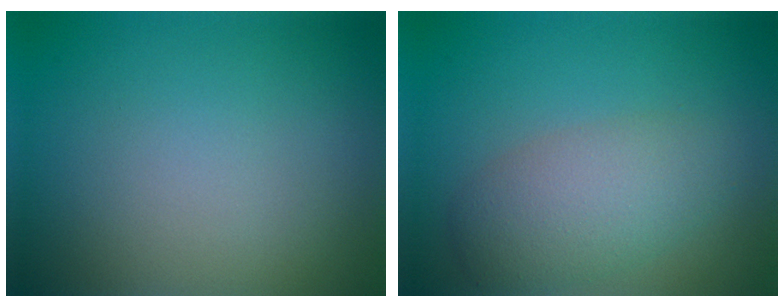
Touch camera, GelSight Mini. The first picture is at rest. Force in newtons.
{"total": 4.2, "press": 4.2, "slide": 0.0}